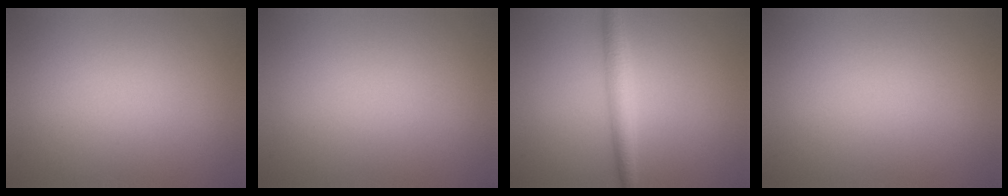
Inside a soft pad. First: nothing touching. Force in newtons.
{"total": 0.0}
{"total": 2.9, "press": 2.9, "slide": 0.1}
{"total": 0.0}